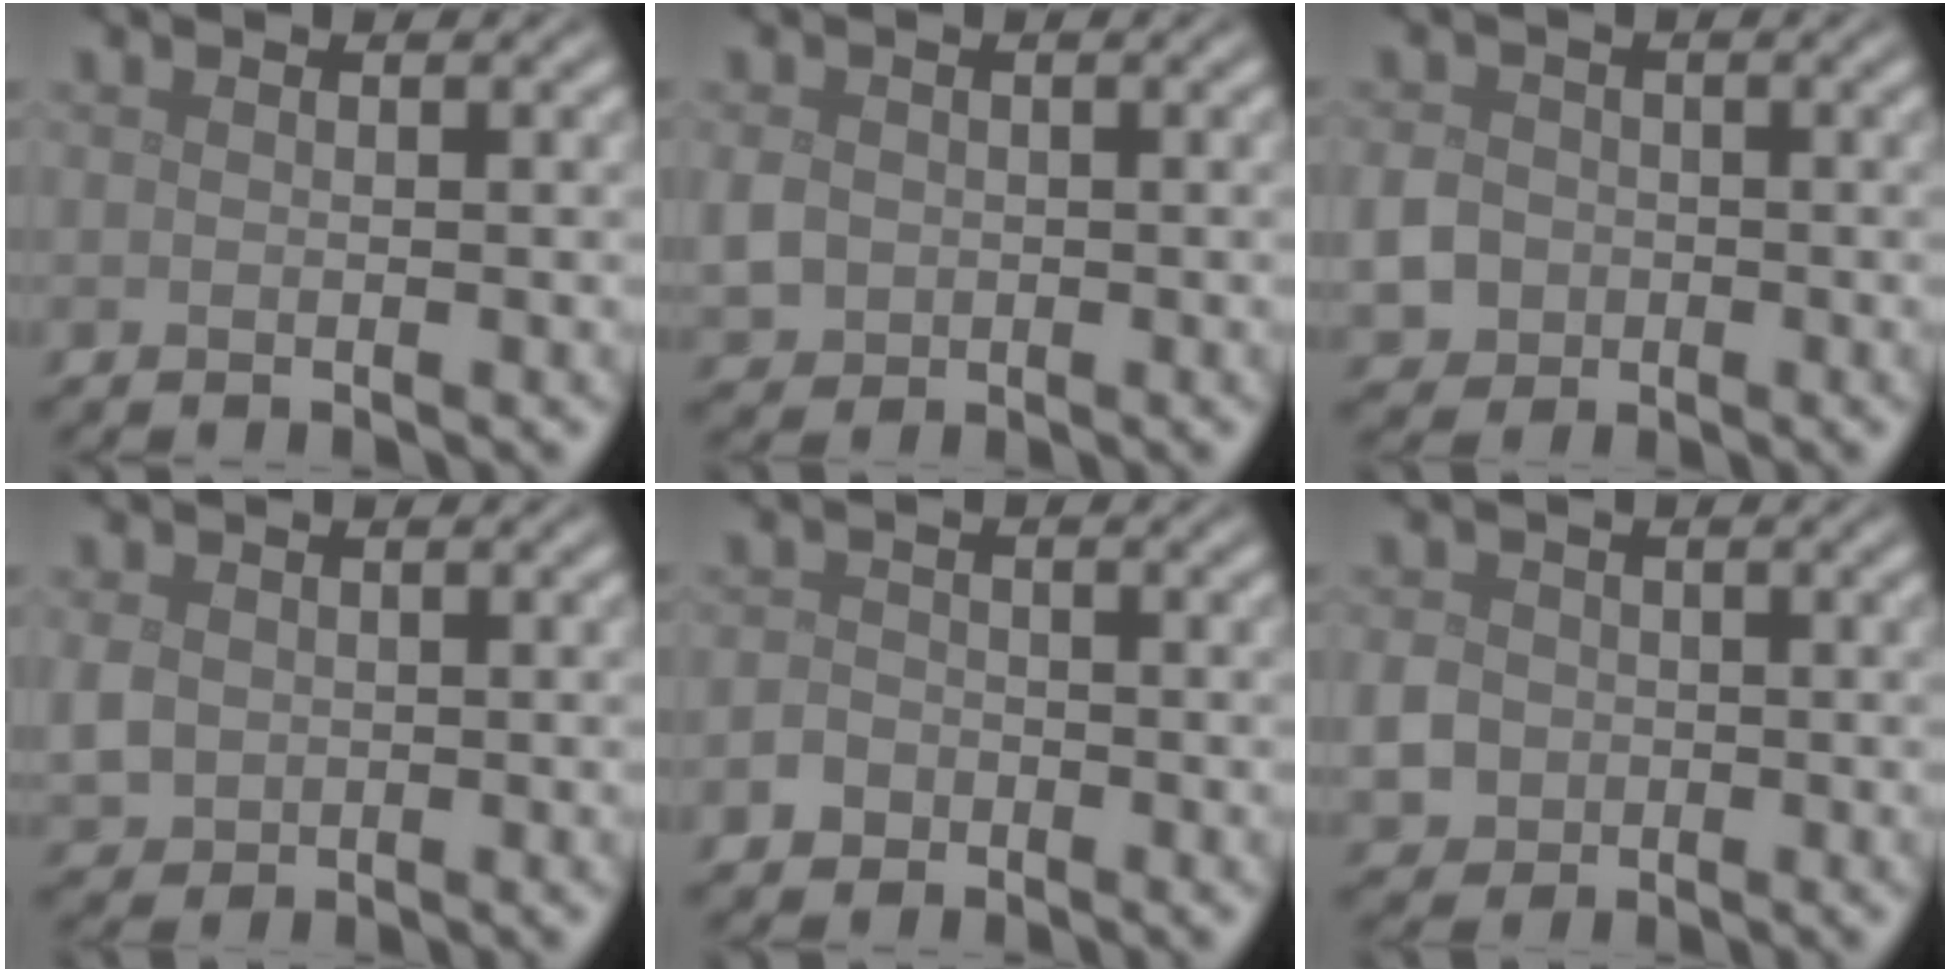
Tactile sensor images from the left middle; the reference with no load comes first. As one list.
[{"total": 2.4, "force": [-0.1, 2.1, 1.1], "torque": [-0.027, -0.003, -0.004]}, {"total": 3.6, "force": [-0.8, 3.3, 1.3], "torque": [-0.021, -0.005, -0.018]}, {"total": 2.4, "force": [0.1, 2.1, 1.2], "torque": [-0.032, -0.004, 0.001]}, {"total": 1.7, "force": [-0.9, 1.3, 0.5], "torque": [-0.002, 0.001, -0.022]}, {"total": 3.0, "force": [-0.5, 2.7, 1.1], "torque": [-0.022, -0.003, -0.008]}]